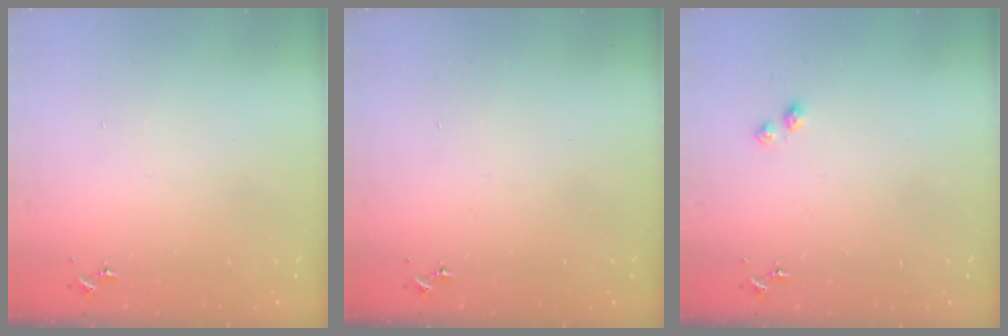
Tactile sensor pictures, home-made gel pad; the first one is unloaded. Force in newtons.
{"total": 0.0}
{"total": 4.0, "press": 3.9, "slide": 0.4}